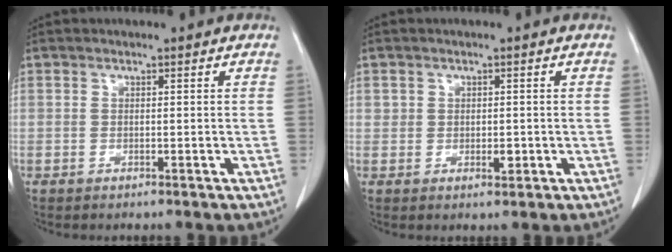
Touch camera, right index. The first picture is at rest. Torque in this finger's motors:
{"motor_torque": [-0.04, 0.04, 0.07, 0.02]}